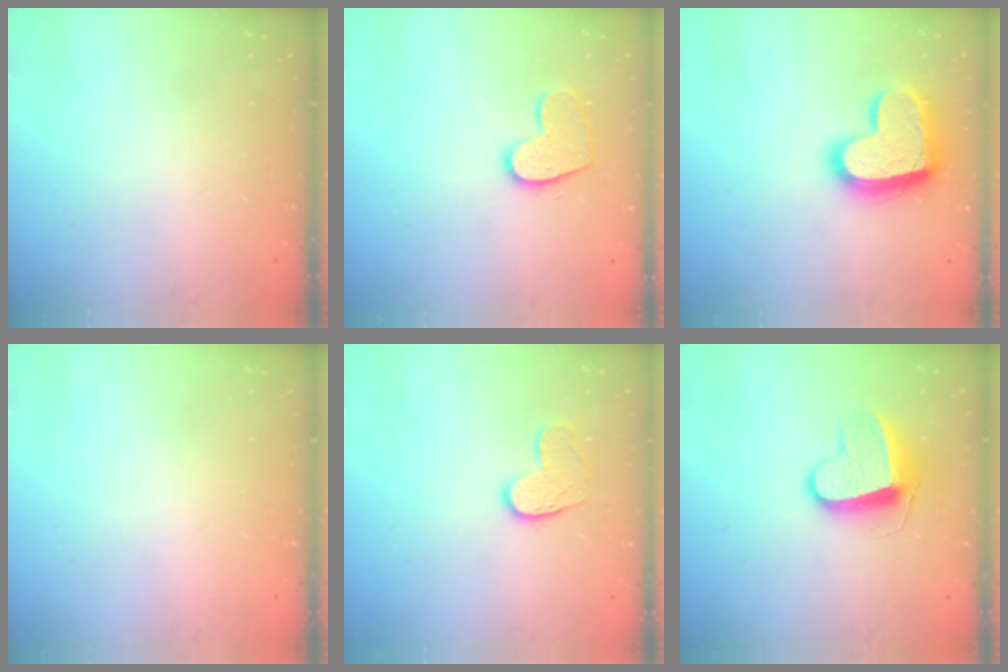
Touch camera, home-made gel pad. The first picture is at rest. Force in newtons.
{"total": 10.6, "press": 10.5, "slide": 0.8}
{"total": 17.5, "press": 17.4, "slide": 1.3}
{"total": 0.0}
{"total": 8.8, "press": 8.8, "slide": 0.7}
{"total": 9.9, "press": 9.9, "slide": 0.2}